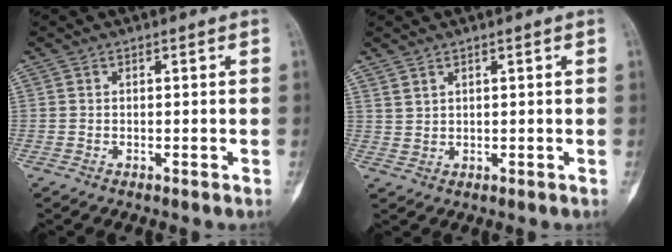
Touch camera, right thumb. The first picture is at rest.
{"total": 1.6, "force": [1.4, 0.6, 0.6], "torque": [-0.004, -0.011, 0.029]}